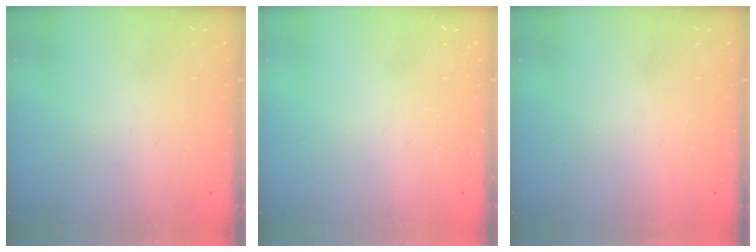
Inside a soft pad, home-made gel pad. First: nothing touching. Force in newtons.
{"total": 0.0}
{"total": 1.6, "press": 1.6, "slide": 0.1}